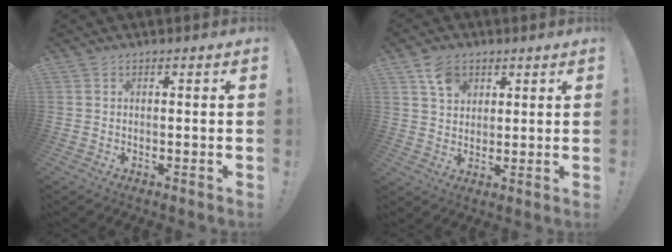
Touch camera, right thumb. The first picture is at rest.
{"total": 7.0, "force": [3.9, 5.1, 2.6], "torque": [-0.044, -0.011, 0.074]}